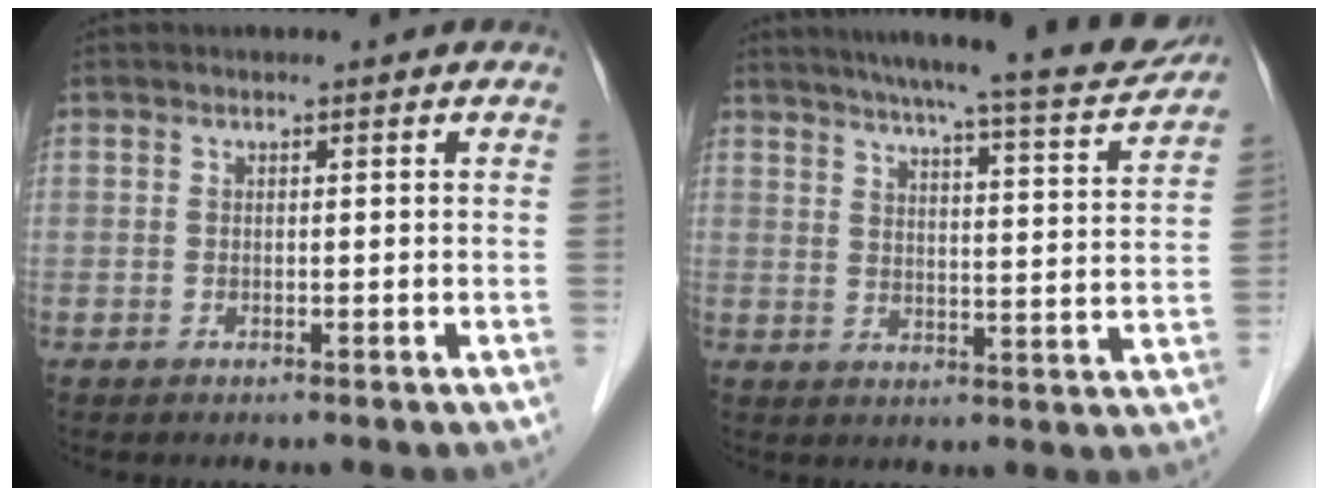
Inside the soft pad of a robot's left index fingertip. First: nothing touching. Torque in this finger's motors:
{"motor_torque": [0.03, -0.11, 0.50, 0.10]}